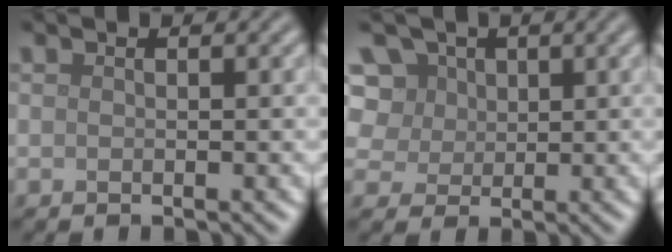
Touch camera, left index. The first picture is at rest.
{"total": 9.3, "force": [4.3, 7.2, 4.0], "torque": [-0.086, 0.029, 0.058]}